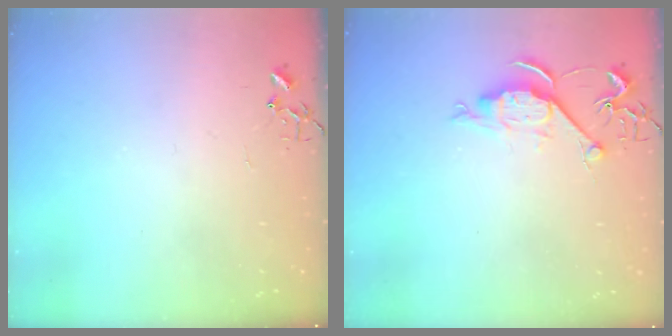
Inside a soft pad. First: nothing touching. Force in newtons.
{"total": 7.3, "press": 7.2, "slide": 0.7}